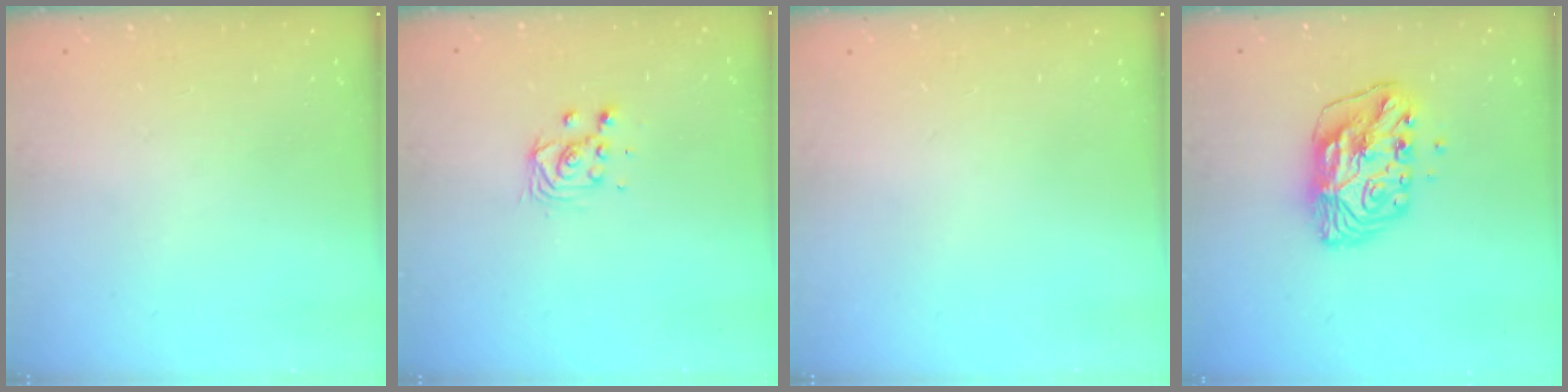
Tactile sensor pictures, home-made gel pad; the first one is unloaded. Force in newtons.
{"total": 3.6, "press": 3.6, "slide": 0.1}
{"total": 0.0}
{"total": 11.3, "press": 11.2, "slide": 1.6}